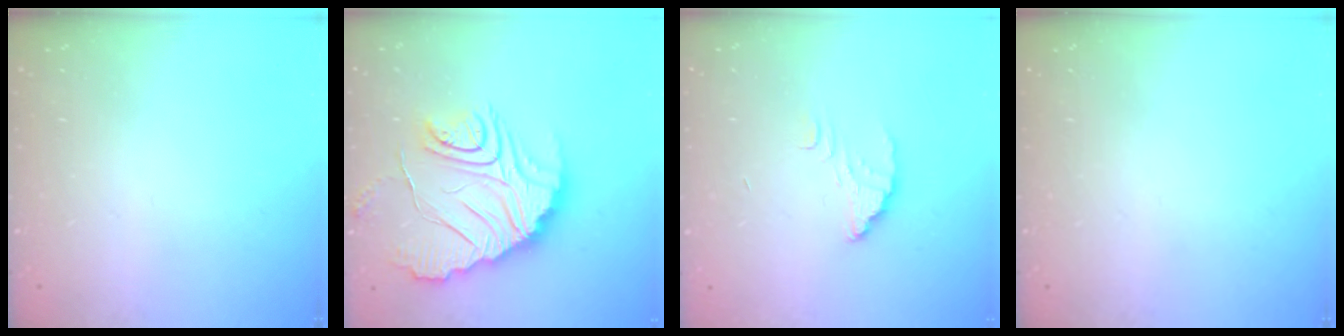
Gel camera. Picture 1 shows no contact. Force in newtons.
{"total": 18.5, "press": 18.4, "slide": 2.3}
{"total": 2.4, "press": 2.4, "slide": 0.1}
{"total": 0.0}